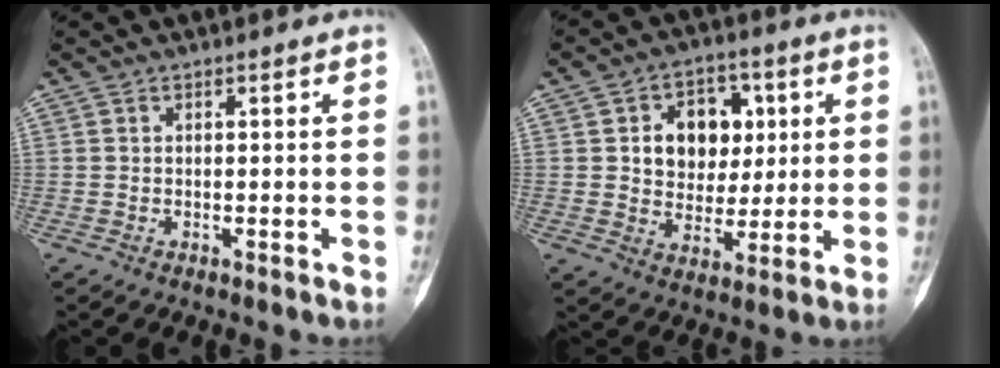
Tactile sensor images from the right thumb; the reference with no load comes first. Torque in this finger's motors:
{"motor_torque": [0.07, 0.05, 0.03, 0.02, 0.13]}